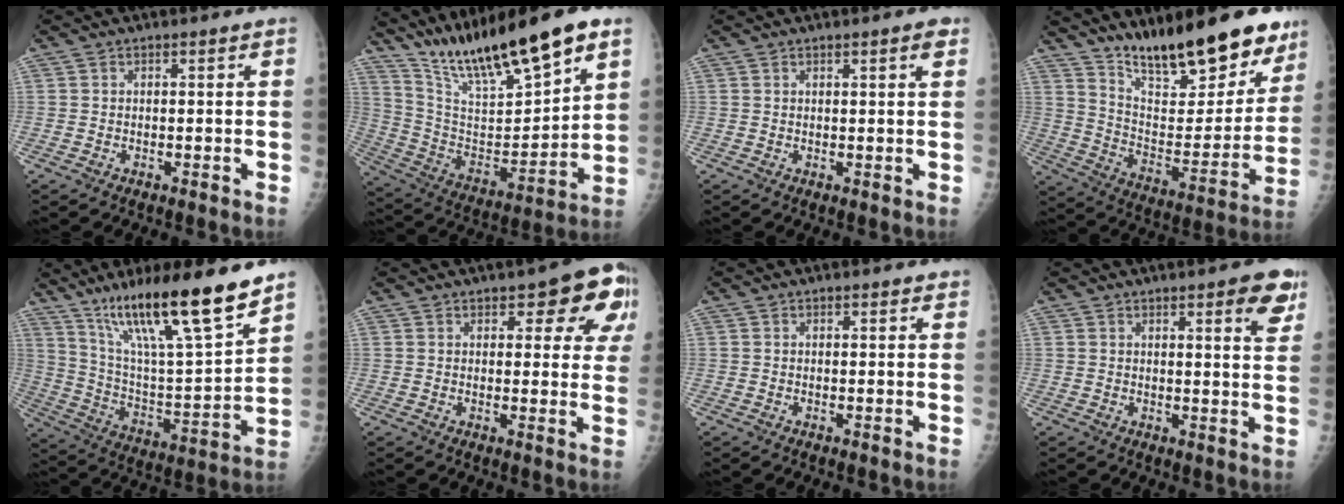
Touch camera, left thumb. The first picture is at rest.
{"total": 22.5, "force": [16.4, 4.7, 14.6], "torque": [-0.223, -0.065, 0.300]}
{"total": 2.1, "force": [1.2, 0.3, 1.6], "torque": [-0.020, -0.004, 0.014]}
{"total": 23.3, "force": [17.6, 7.6, 13.4], "torque": [-0.153, -0.094, 0.281]}
{"total": 23.4, "force": [16.2, 3.2, 16.5], "torque": [-0.261, -0.066, 0.286]}
{"total": 11.6, "force": [5.4, 4.8, 9.2], "torque": [-0.064, -0.014, 0.056]}
{"total": 1.3, "force": [0.9, 0.6, 0.7], "torque": [-0.003, -0.004, 0.009]}
{"total": 7.3, "force": [4.1, 1.8, 5.7], "torque": [-0.053, -0.018, 0.046]}